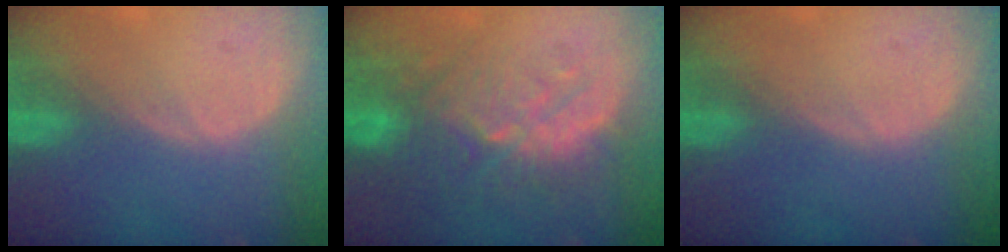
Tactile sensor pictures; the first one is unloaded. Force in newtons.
{"total": 9.1, "press": 9.0, "slide": 1.6}
{"total": 0.0}